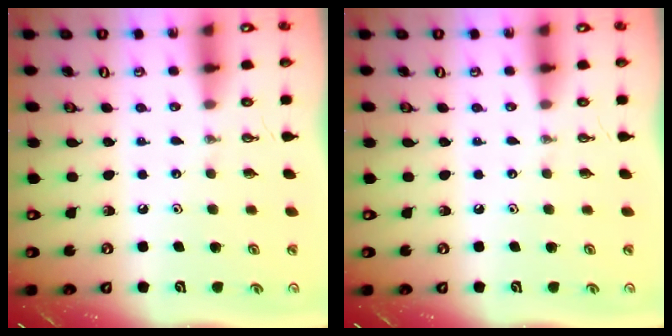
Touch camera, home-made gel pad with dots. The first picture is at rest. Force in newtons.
{"total": 0.0}